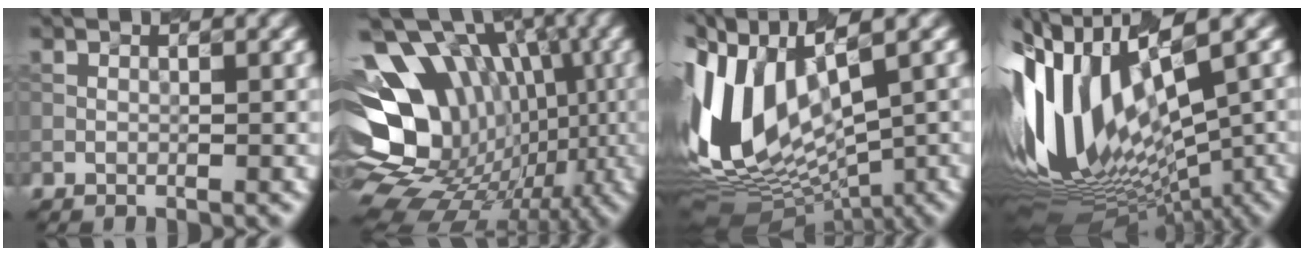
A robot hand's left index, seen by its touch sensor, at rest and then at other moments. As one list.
[{"total": 17.4, "force": [-0.5, 13.7, 10.6], "torque": [-0.162, 0.017, -0.008]}, {"total": 13.6, "force": [0.7, 7.3, 11.5], "torque": [-0.247, 0.005, 0.029]}, {"total": 14.7, "force": [0.4, 7.1, 12.9], "torque": [-0.268, 0.007, 0.017]}]